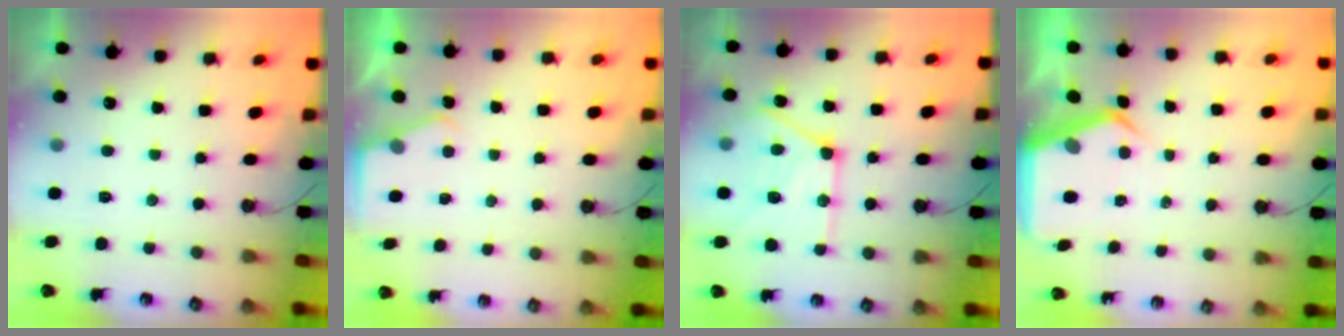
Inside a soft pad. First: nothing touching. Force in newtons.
{"total": 2.3, "press": 2.3, "slide": 0.4}
{"total": 18.3, "press": 18.2, "slide": 1.8}
{"total": 6.0, "press": 6.0, "slide": 0.5}